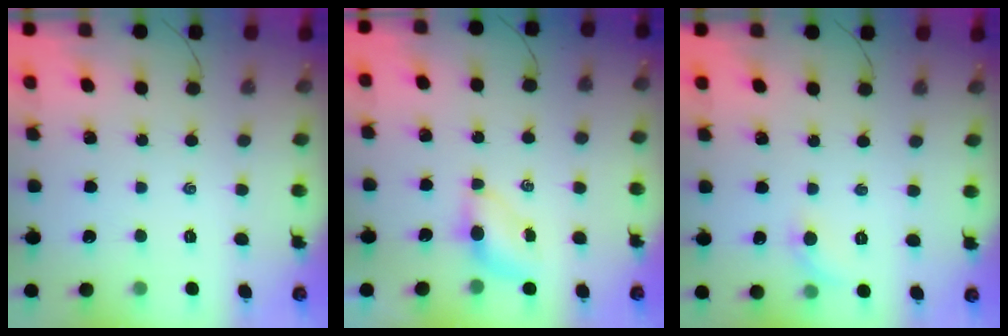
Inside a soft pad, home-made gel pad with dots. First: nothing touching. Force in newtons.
{"total": 4.6, "press": 4.4, "slide": 1.4}
{"total": 5.4, "press": 5.0, "slide": 2.0}